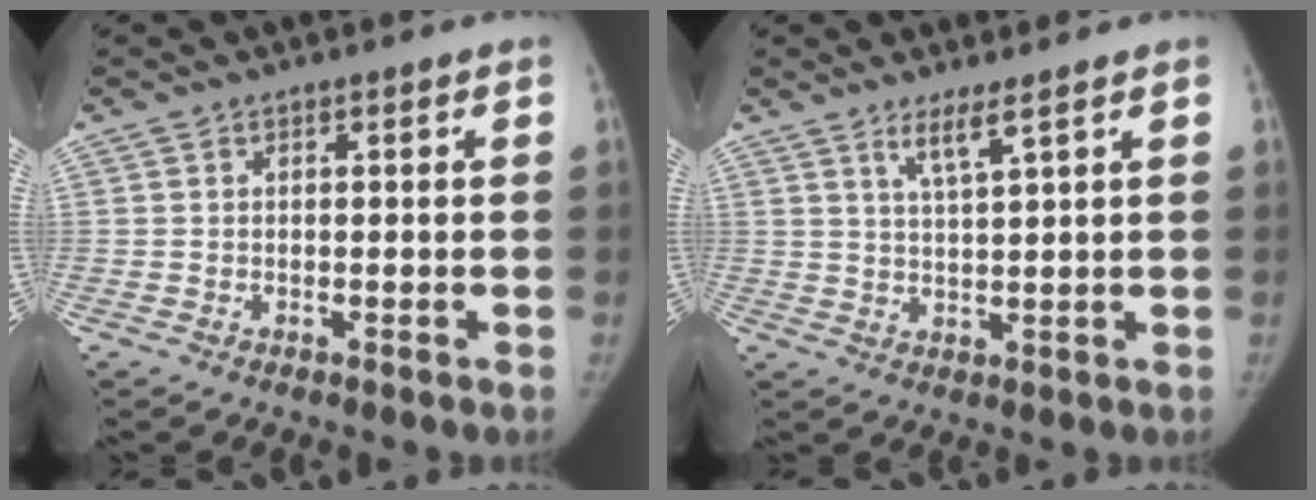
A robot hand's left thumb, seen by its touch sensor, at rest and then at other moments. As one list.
[{"total": 3.9, "force": [2.6, 0.0, 2.8], "torque": [-0.058, -0.024, 0.054]}]